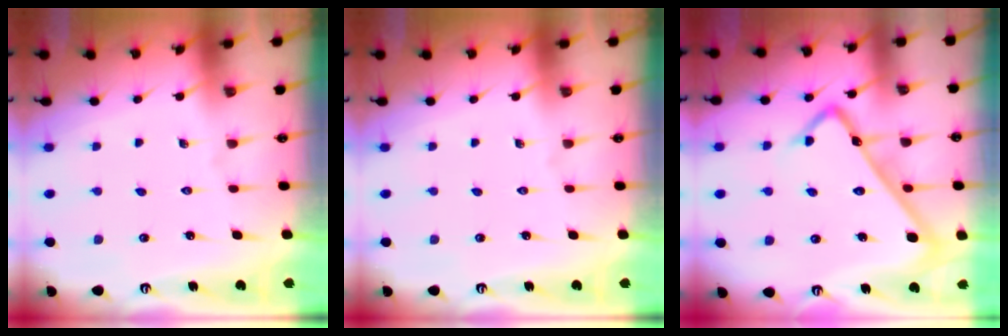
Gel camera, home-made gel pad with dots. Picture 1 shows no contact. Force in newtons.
{"total": 0.0}
{"total": 11.3, "press": 11.3, "slide": 0.4}